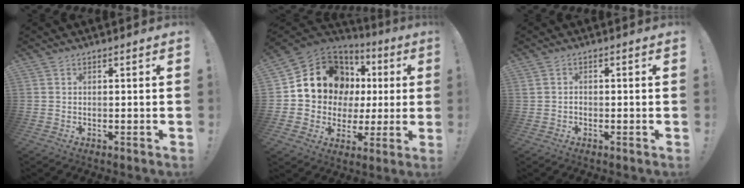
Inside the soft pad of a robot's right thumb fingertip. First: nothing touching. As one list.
[{"total": 15.7, "force": [5.7, 12.7, 7.1], "torque": [-0.111, -0.030, 0.129]}, {"total": 1.1, "force": [-0.8, 0.5, 0.4], "torque": [-0.007, 0.004, -0.015]}]